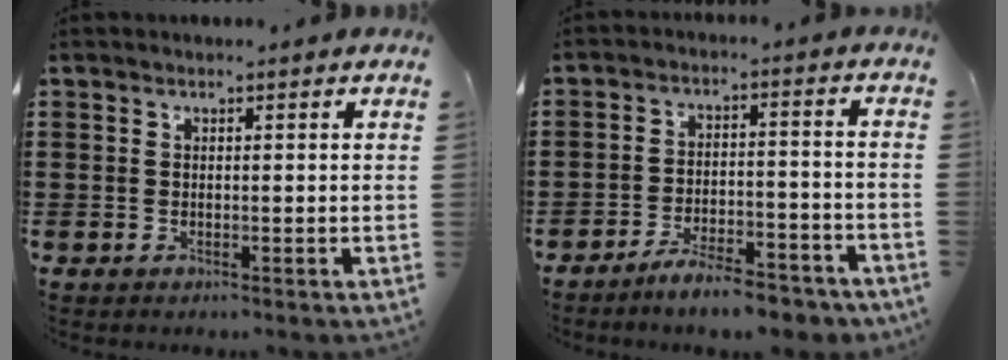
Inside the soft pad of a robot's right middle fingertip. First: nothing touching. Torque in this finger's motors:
{"motor_torque": [2.14, 0.00, 0.17, 0.10]}